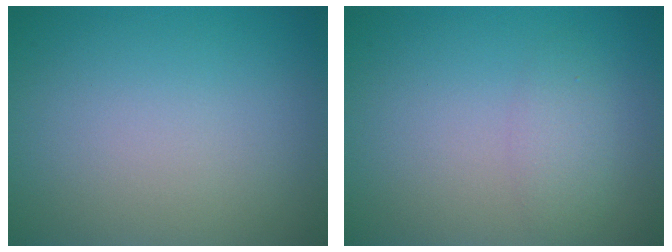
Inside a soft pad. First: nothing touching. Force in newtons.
{"total": 1.7, "press": 1.7, "slide": 0.1}